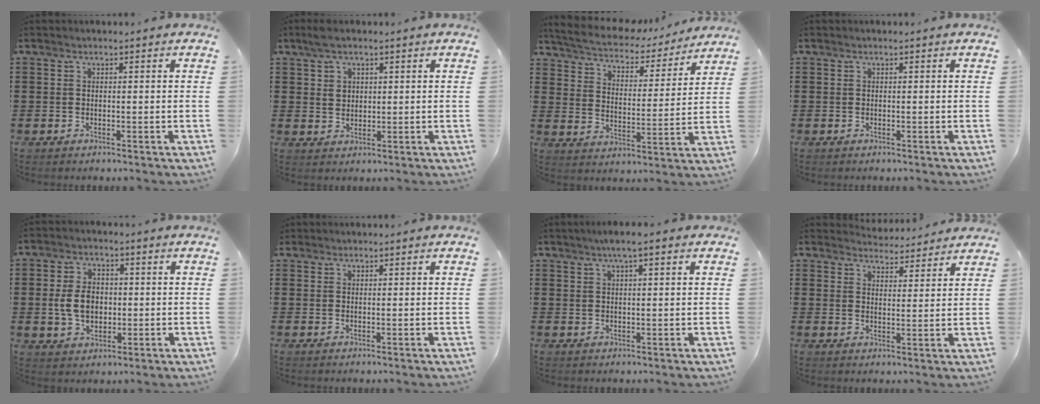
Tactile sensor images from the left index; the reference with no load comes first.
{"total": 3.0, "force": [1.7, 1.8, 1.7], "torque": [-0.031, 0.007, 0.029]}
{"total": 4.7, "force": [4.5, 0.7, 1.0], "torque": [-0.045, -0.032, 0.071]}
{"total": 0.0}
{"total": 6.1, "force": [-0.1, 4.1, 4.5], "torque": [-0.096, 0.005, -0.009]}
{"total": 0.6, "force": [0.6, 0.3, 0.1], "torque": [-0.004, 0.001, 0.011]}
{"total": 2.9, "force": [1.8, 0.3, 2.3], "torque": [-0.047, 0.004, 0.030]}
{"total": 4.2, "force": [4.1, 0.5, 0.3], "torque": [-0.011, -0.021, 0.075]}